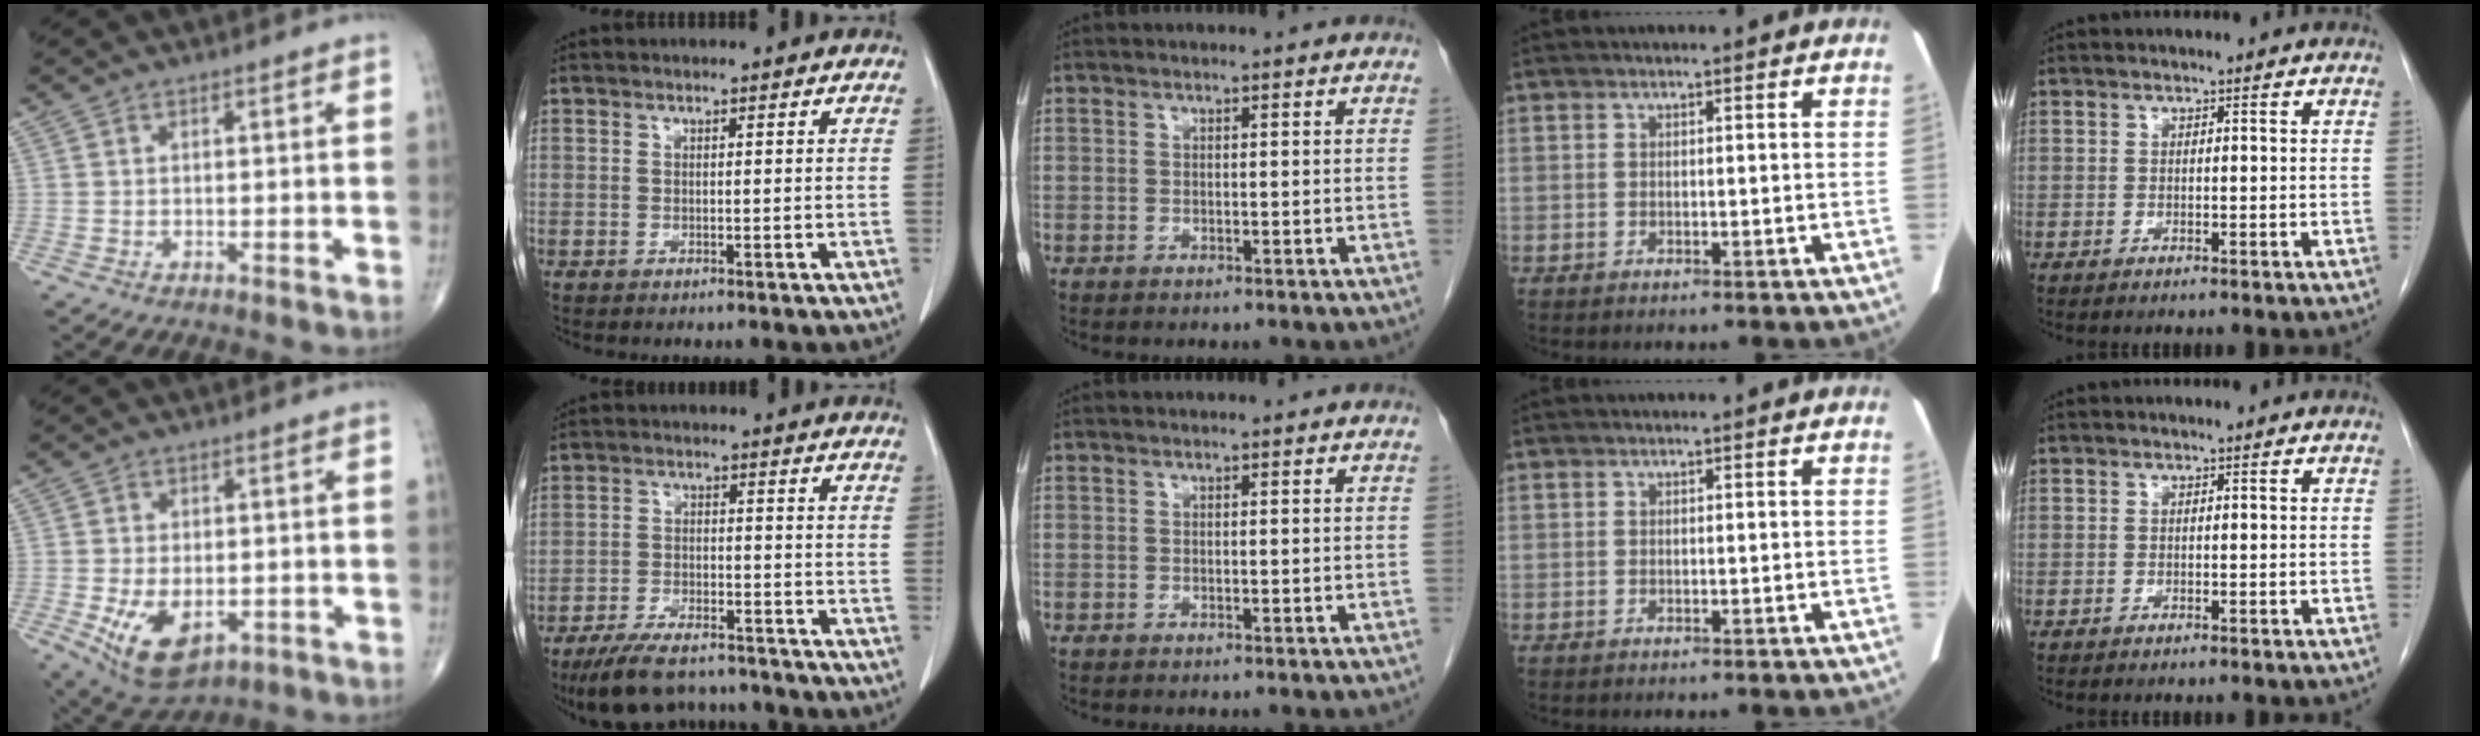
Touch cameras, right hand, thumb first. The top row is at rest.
{"thumb": {"total": 11.2, "force": [-3.1, 6.6, 8.5], "torque": [-0.134, -0.004, -0.034]}, "index": {"total": 12.1, "force": [-10.6, 3.6, 4.6], "torque": [-0.077, 0.000, -0.166]}}